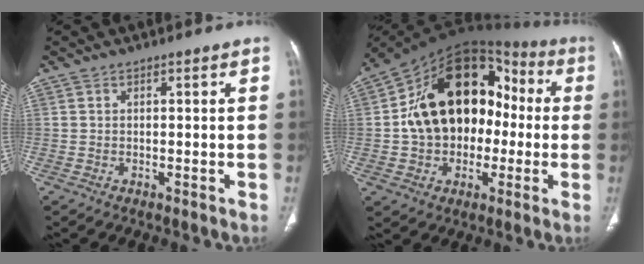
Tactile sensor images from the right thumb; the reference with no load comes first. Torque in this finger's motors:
{"motor_torque": [0.09, 2.04, 1.05, 0.66, 0.53]}